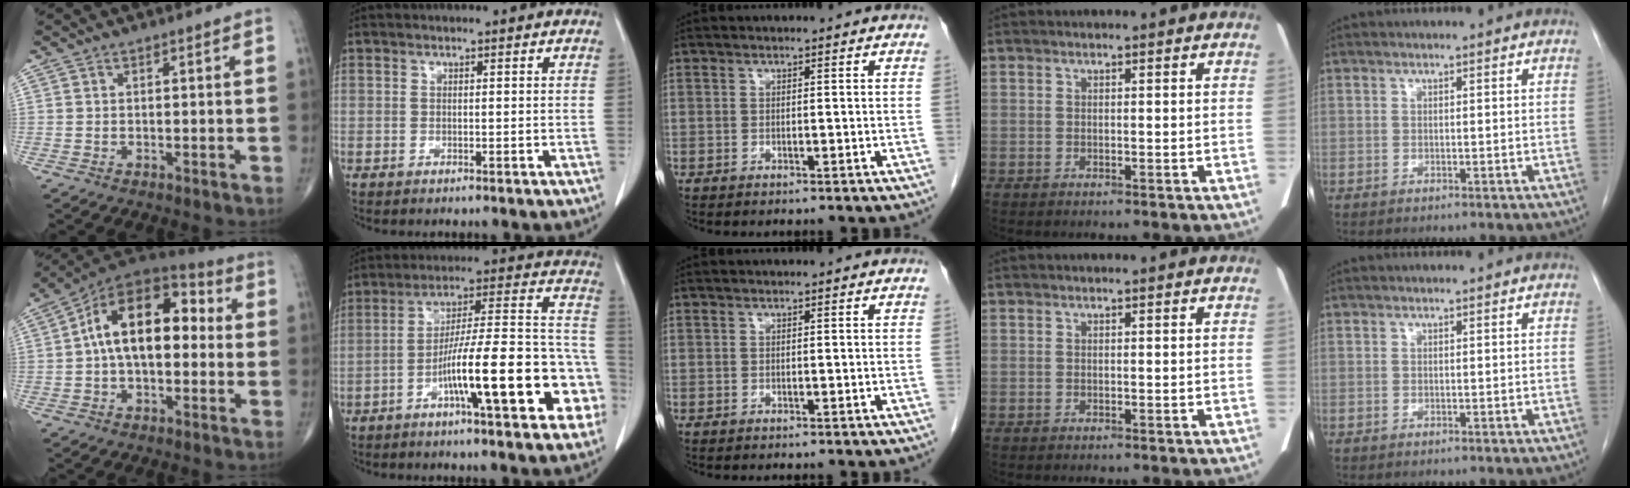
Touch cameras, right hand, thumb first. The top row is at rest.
{"thumb": {"total": 17.6, "force": [1.4, 10.0, 14.4], "torque": [-0.213, 0.050, 0.011]}, "index": {"total": 19.5, "force": [-7.4, 2.8, 17.8], "torque": [-0.220, 0.034, -0.105]}}